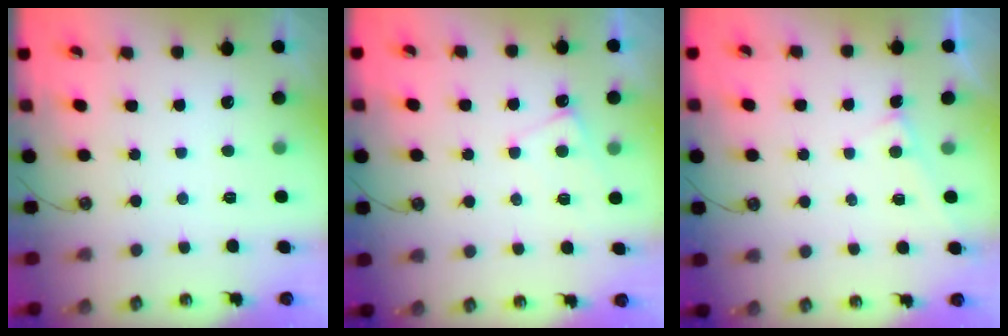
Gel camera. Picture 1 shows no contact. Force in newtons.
{"total": 1.7, "press": 1.7, "slide": 0.4}
{"total": 2.9, "press": 2.9, "slide": 0.1}